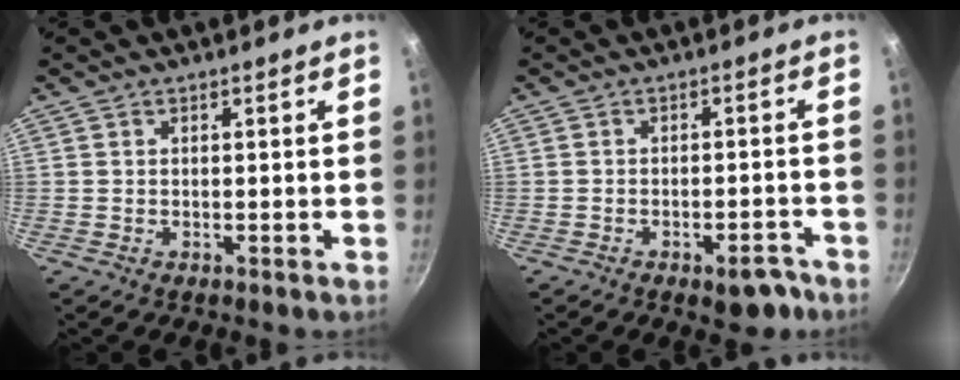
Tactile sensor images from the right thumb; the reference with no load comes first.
{"total": 5.8, "force": [-3.5, 2.8, 3.7], "torque": [-0.021, 0.035, -0.032]}